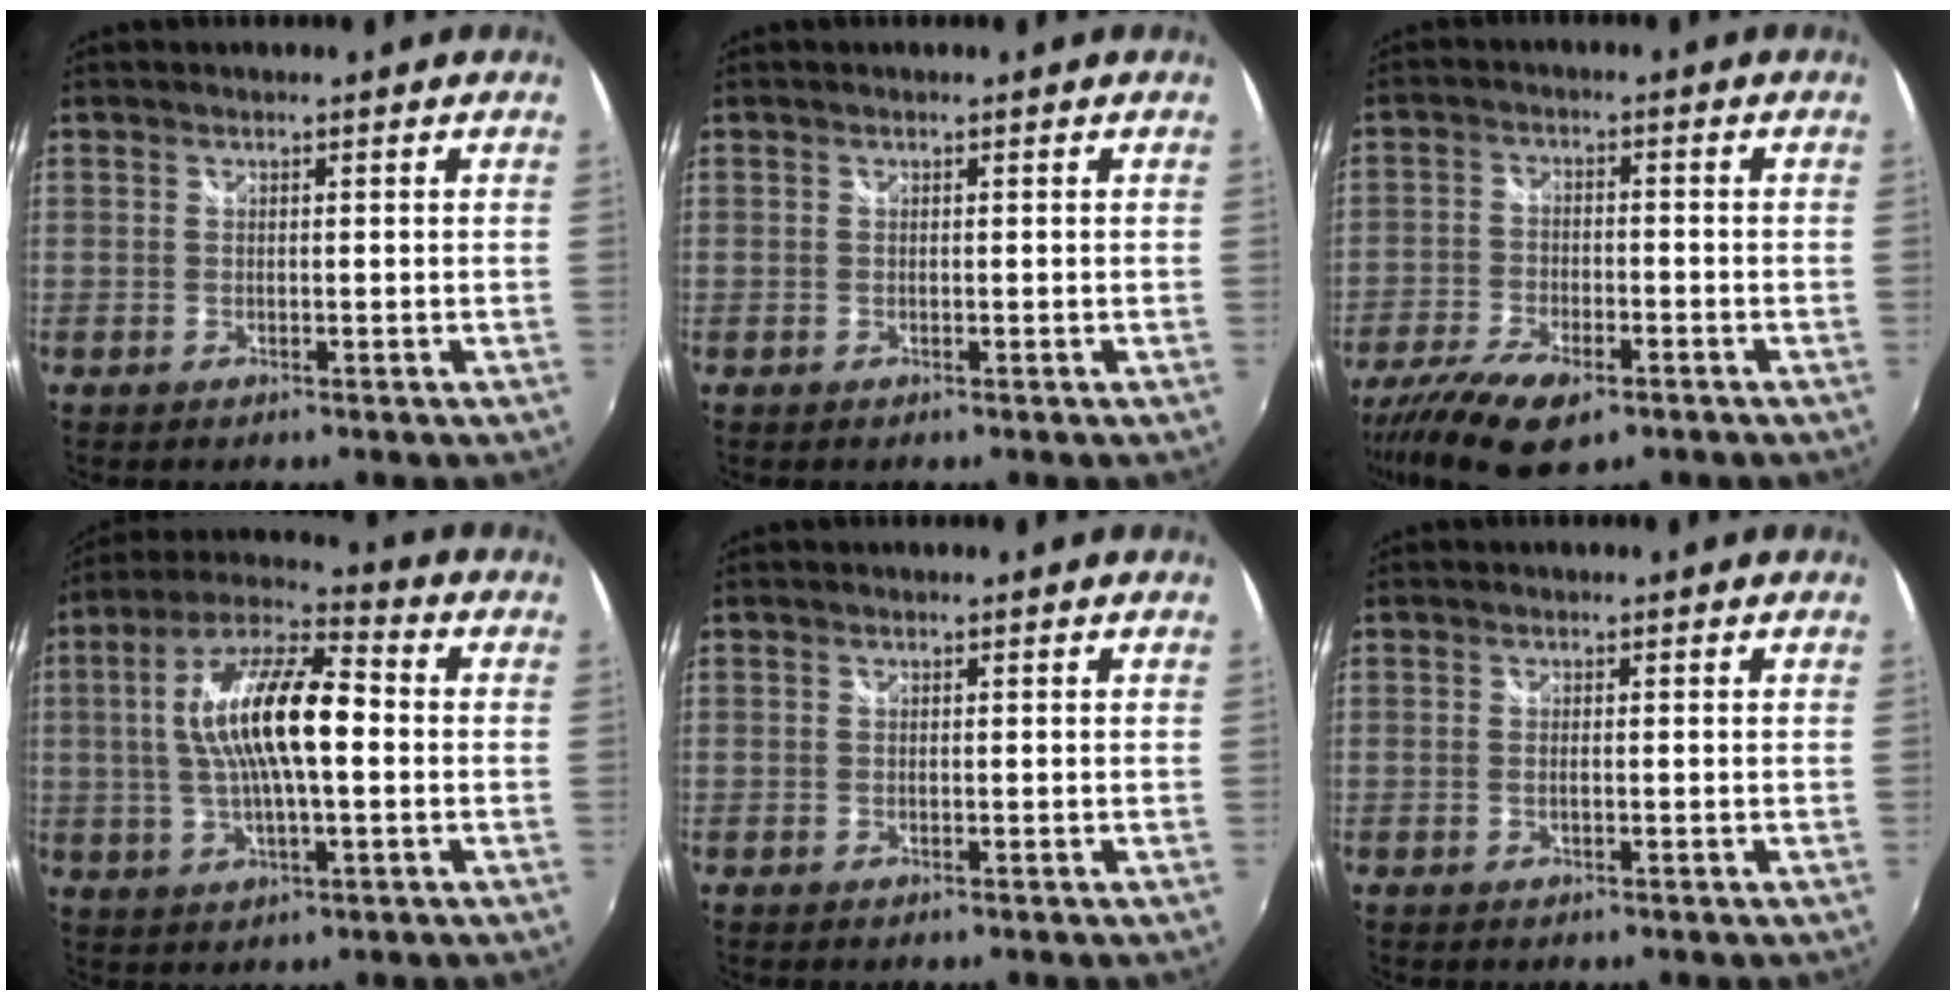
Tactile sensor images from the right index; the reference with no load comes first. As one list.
[{"total": 0.0}, {"total": 12.7, "force": [-8.3, 5.0, 8.2], "torque": [-0.189, -0.039, -0.149]}, {"total": 15.6, "force": [0.5, 5.0, 14.8], "torque": [-0.281, 0.017, 0.001]}, {"total": 0.0}, {"total": 0.7, "force": [-0.2, 0.2, 0.7], "torque": [-0.015, -0.001, -0.004]}]